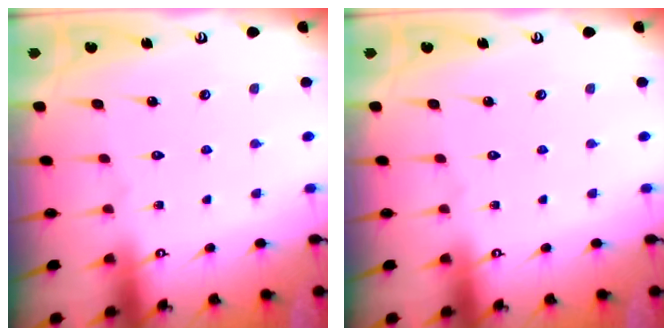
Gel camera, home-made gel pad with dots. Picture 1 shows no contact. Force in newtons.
{"total": 0.0}